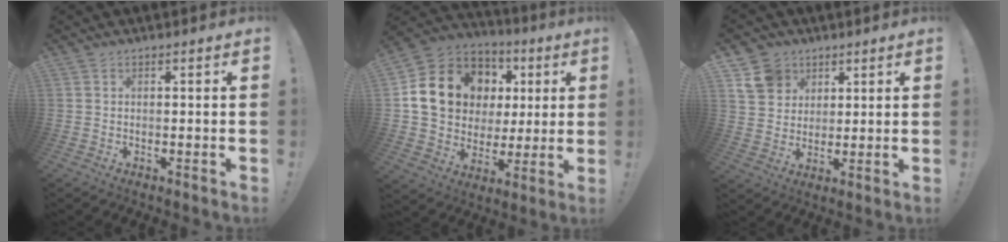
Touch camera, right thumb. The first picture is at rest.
{"total": 18.0, "force": [5.6, 14.4, 9.4], "torque": [-0.136, -0.014, 0.132]}
{"total": 9.8, "force": [5.1, 7.9, 2.8], "torque": [-0.048, -0.024, 0.104]}